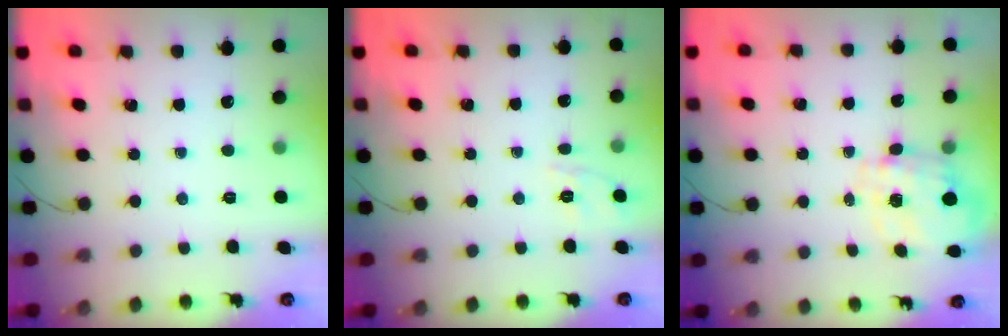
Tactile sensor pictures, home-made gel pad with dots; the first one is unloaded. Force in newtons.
{"total": 2.0, "press": 0.6, "slide": 1.9}
{"total": 2.9, "press": 2.7, "slide": 1.1}